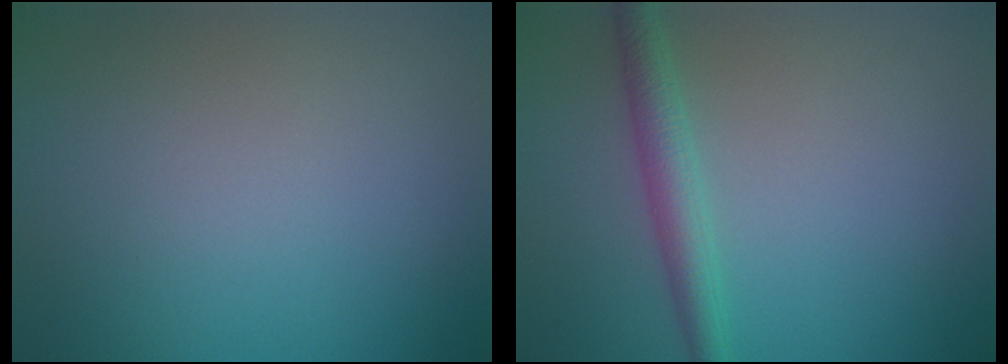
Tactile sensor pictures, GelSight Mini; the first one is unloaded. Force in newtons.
{"total": 2.8, "press": 2.8, "slide": 0.1}